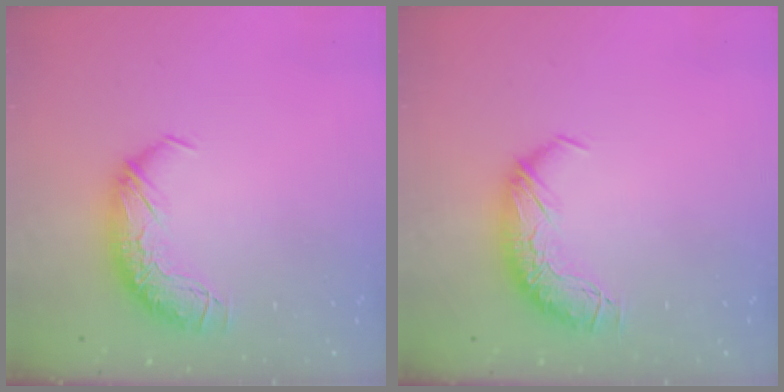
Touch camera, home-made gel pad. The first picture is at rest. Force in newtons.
{"total": 0.0}